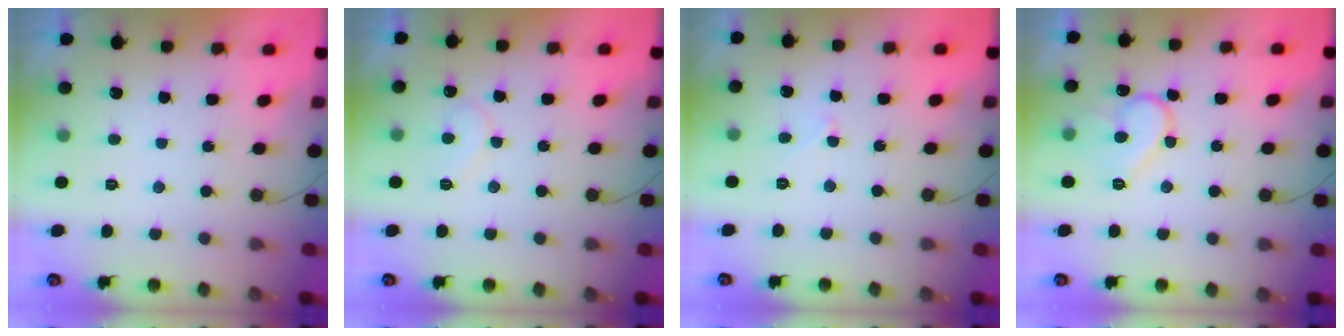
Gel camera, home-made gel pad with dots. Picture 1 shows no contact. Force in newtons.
{"total": 6.7, "press": 6.7, "slide": 0.5}
{"total": 2.0, "press": 2.0, "slide": 0.2}
{"total": 12.4, "press": 12.3, "slide": 1.3}